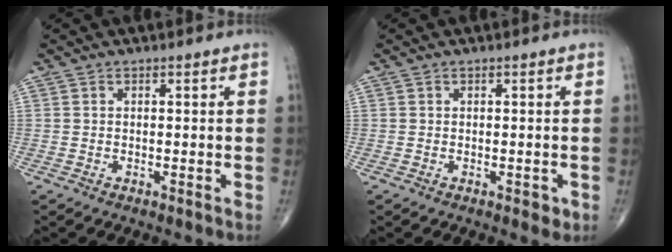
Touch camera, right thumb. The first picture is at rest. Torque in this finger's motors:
{"motor_torque": [-0.23, 0.02, -0.16, -0.07, -0.02]}